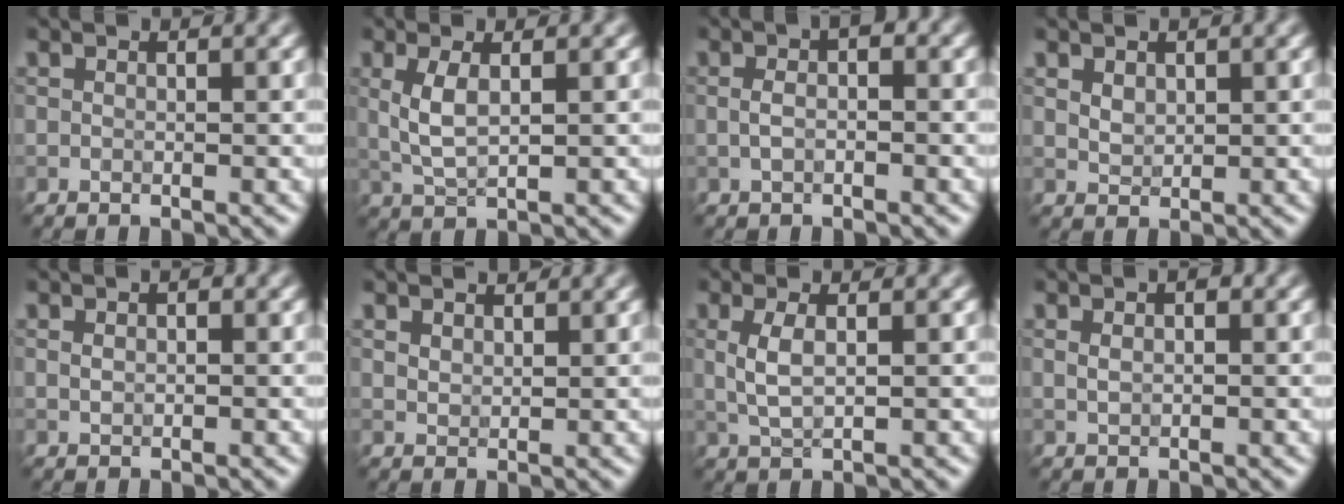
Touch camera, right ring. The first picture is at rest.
{"total": 2.9, "force": [0.5, 0.9, 2.7], "torque": [-0.062, 0.001, 0.012]}
{"total": 2.0, "force": [-0.1, 0.8, 1.8], "torque": [-0.037, 0.006, -0.005]}
{"total": 1.4, "force": [0.6, 0.9, 0.8], "torque": [-0.015, -0.001, 0.016]}
{"total": 1.0, "force": [0.2, 0.6, 0.7], "torque": [-0.014, 0.003, 0.003]}
{"total": 1.9, "force": [1.4, 1.1, 0.7], "torque": [-0.019, 0.000, 0.028]}
{"total": 2.4, "force": [0.3, 0.7, 2.3], "torque": [-0.053, 0.002, 0.008]}
{"total": 1.4, "force": [0.4, 0.8, 1.1], "torque": [-0.020, 0.002, 0.005]}